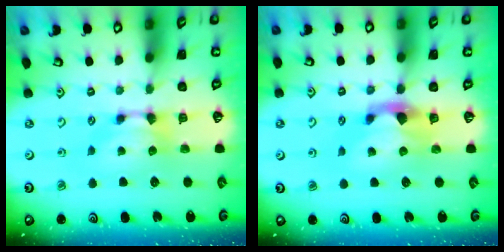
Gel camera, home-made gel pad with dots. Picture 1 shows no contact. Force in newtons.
{"total": 2.2, "press": 1.9, "slide": 1.2}